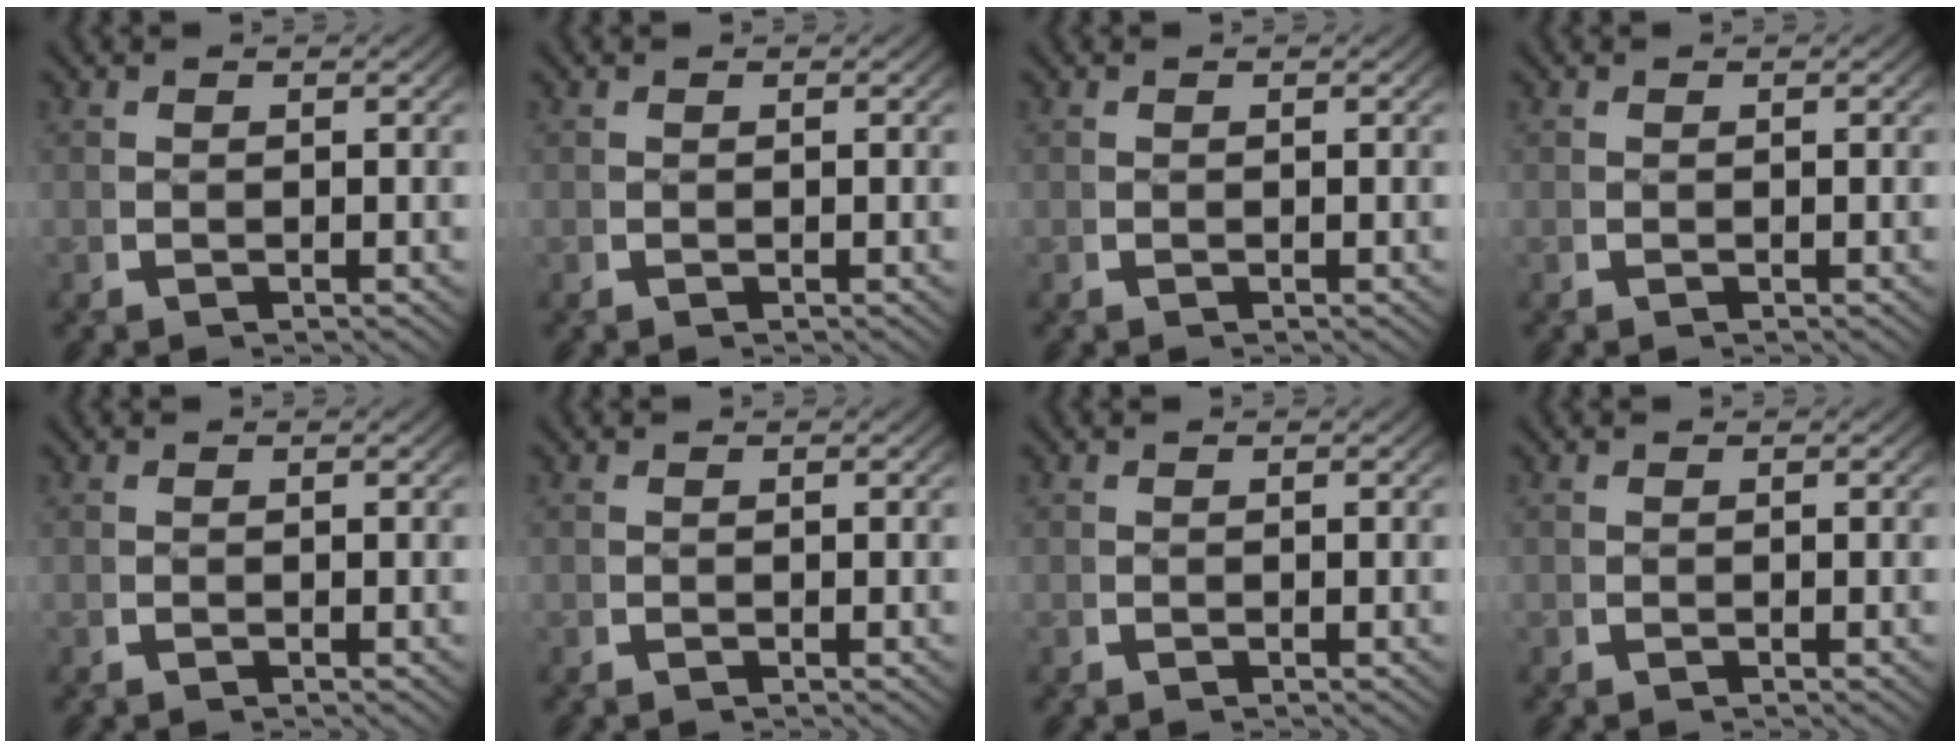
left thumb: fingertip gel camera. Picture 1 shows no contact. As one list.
[{"total": 0.0}, {"total": 0.0}, {"total": 0.0}, {"total": 0.0}, {"total": 0.0}, {"total": 0.0}, {"total": 0.0}]